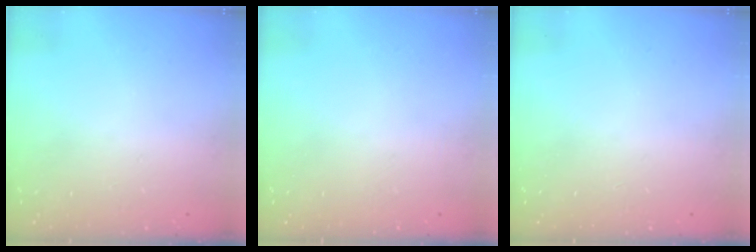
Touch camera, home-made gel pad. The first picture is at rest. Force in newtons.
{"total": 0.0}
{"total": 0.0}